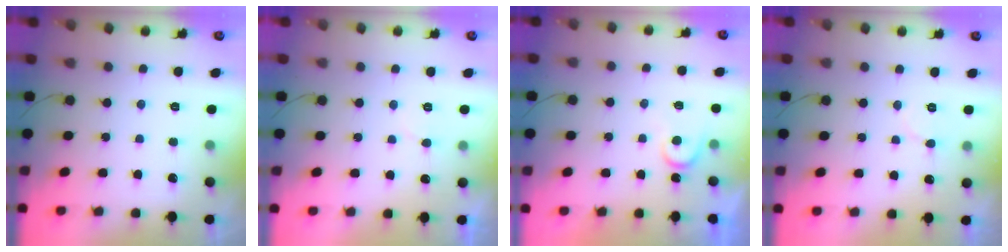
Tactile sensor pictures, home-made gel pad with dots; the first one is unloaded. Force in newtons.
{"total": 5.2, "press": 5.2, "slide": 0.3}
{"total": 6.0, "press": 6.0, "slide": 0.5}
{"total": 6.0, "press": 6.0, "slide": 0.7}